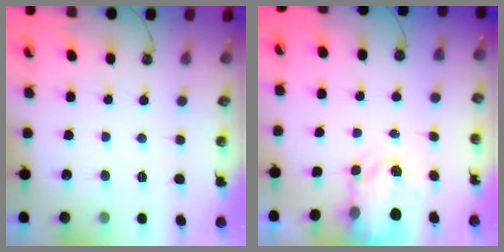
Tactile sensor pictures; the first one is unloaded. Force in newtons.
{"total": 3.6, "press": 3.5, "slide": 0.5}